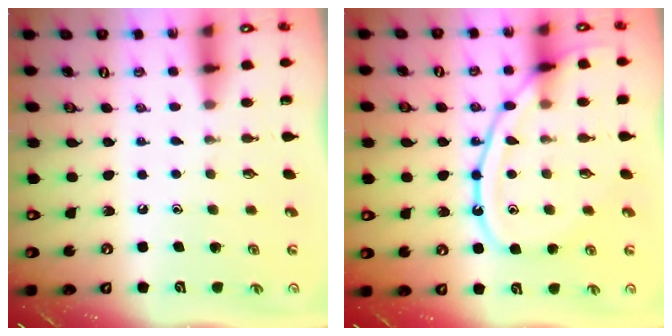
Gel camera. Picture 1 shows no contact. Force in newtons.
{"total": 14.5, "press": 14.4, "slide": 1.4}